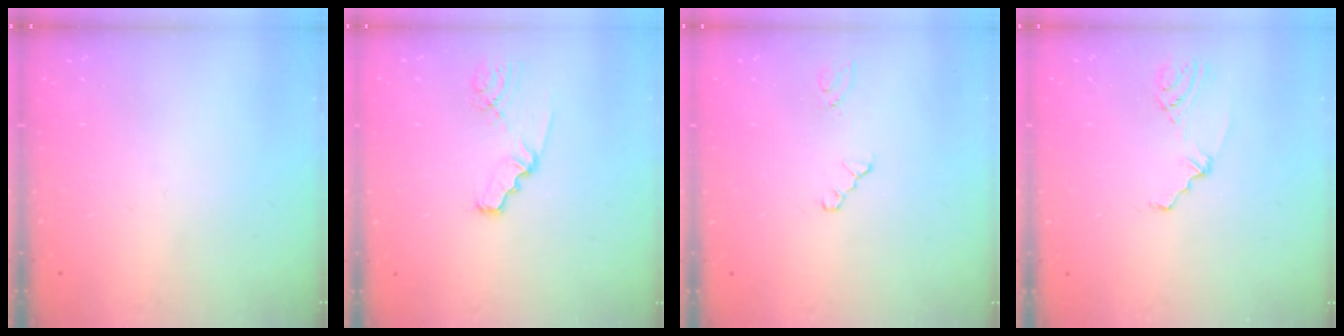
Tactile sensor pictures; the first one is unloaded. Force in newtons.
{"total": 1.9, "press": 1.9, "slide": 0.3}
{"total": 0.8, "press": 0.8, "slide": 0.1}
{"total": 2.3, "press": 1.7, "slide": 1.5}